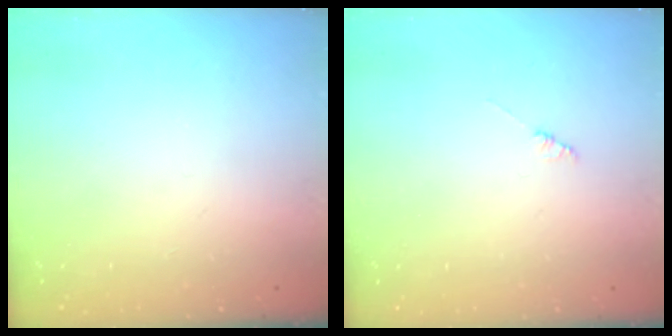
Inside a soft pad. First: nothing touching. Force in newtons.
{"total": 0.9, "press": 0.8, "slide": 0.2}